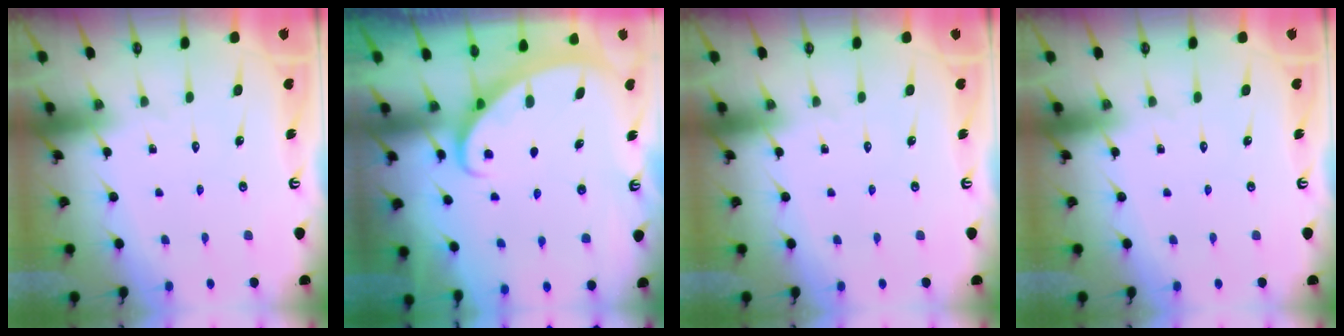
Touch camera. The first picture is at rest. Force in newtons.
{"total": 1.8, "press": 1.8, "slide": 0.1}
{"total": 0.0}
{"total": 0.0}